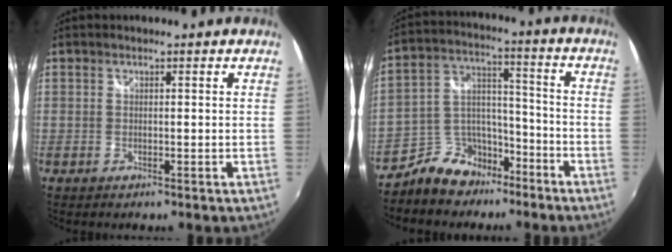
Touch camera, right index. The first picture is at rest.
{"total": 10.7, "force": [-7.5, 6.6, 3.6], "torque": [-0.072, 0.047, -0.123]}